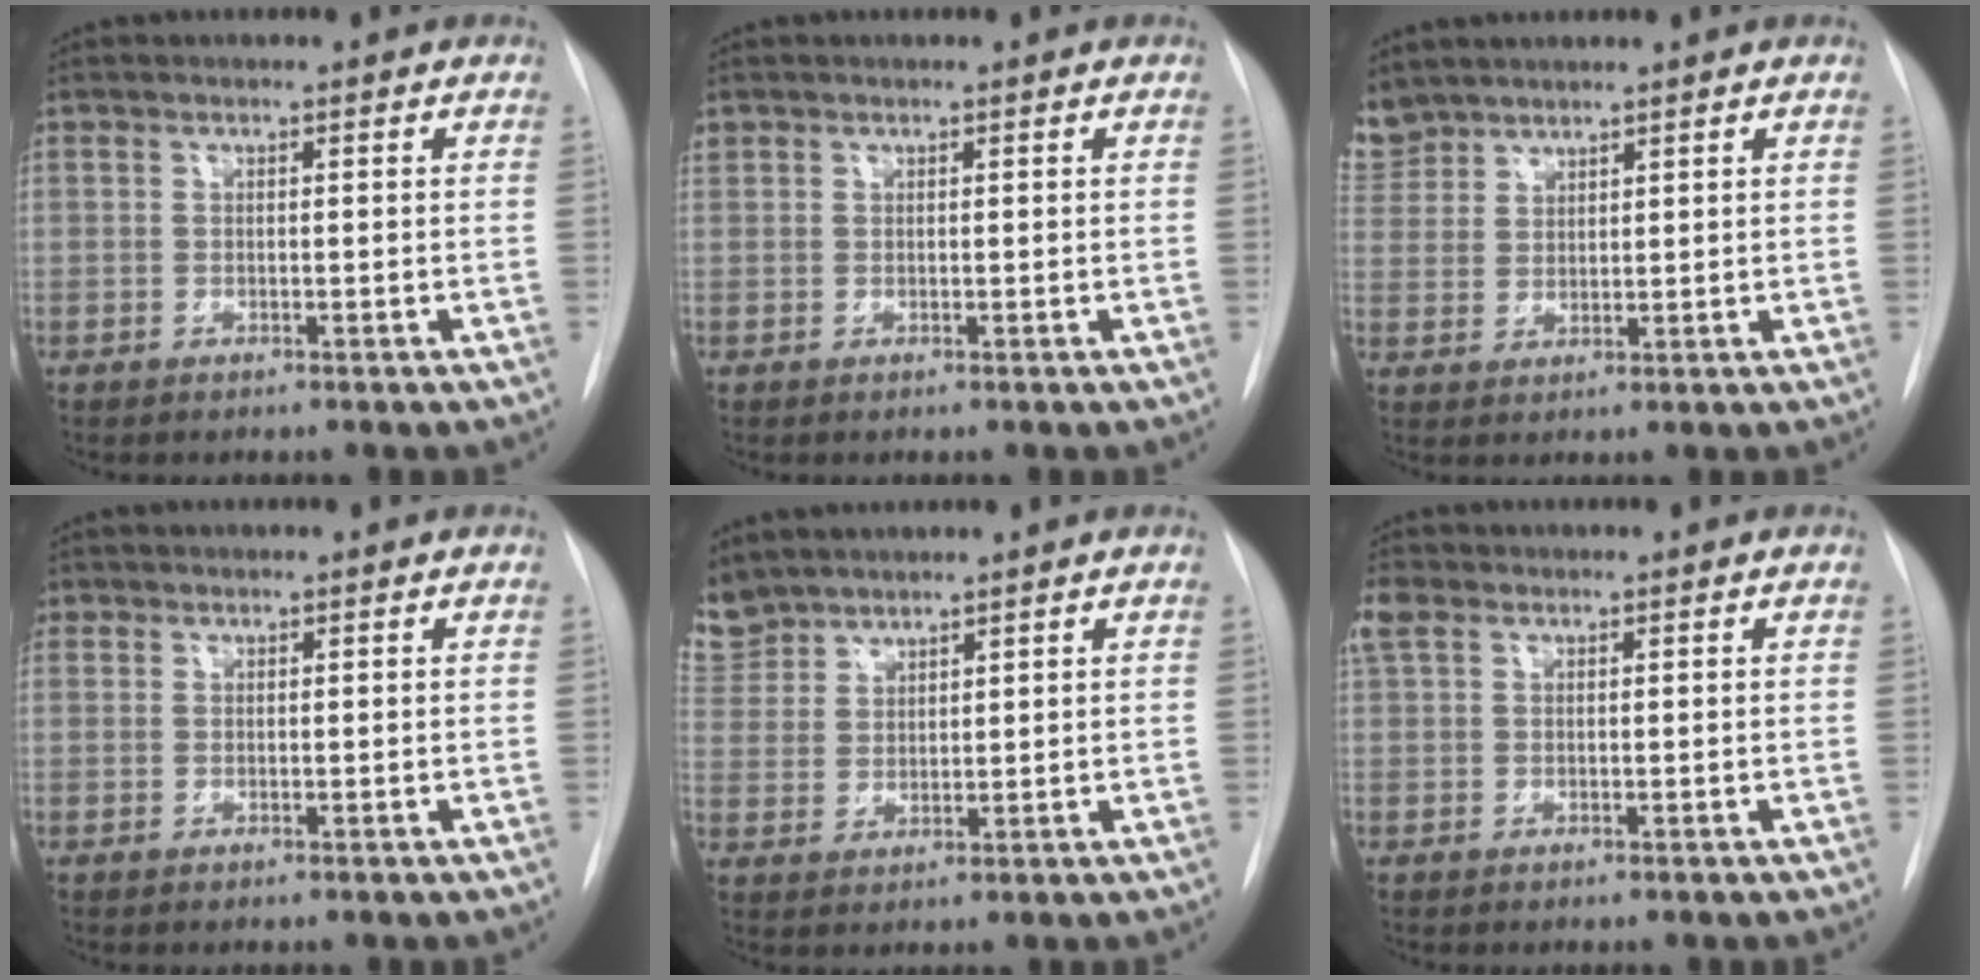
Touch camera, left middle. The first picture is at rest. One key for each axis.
{"total": 0.7, "fx": 0.5, "fy": 0.5, "fz": 0.0, "tx": 0.001, "ty": 0.011, "tz": 0.009}
{"total": 5.8, "fx": 5.3, "fy": 2.4, "fz": 0.1, "tx": -0.004, "ty": 0.010, "tz": 0.114}
{"total": 0.7, "fx": 0.4, "fy": 0.5, "fz": -0.1, "tx": 0.012, "ty": -0.001, "tz": 0.005}
{"total": 6.9, "fx": 6.3, "fy": 2.7, "fz": 0.2, "tx": -0.008, "ty": 0.006, "tz": 0.136}
{"total": 2.3, "fx": 1.3, "fy": 1.4, "fz": 1.2, "tx": -0.037, "ty": 0.023, "tz": 0.030}